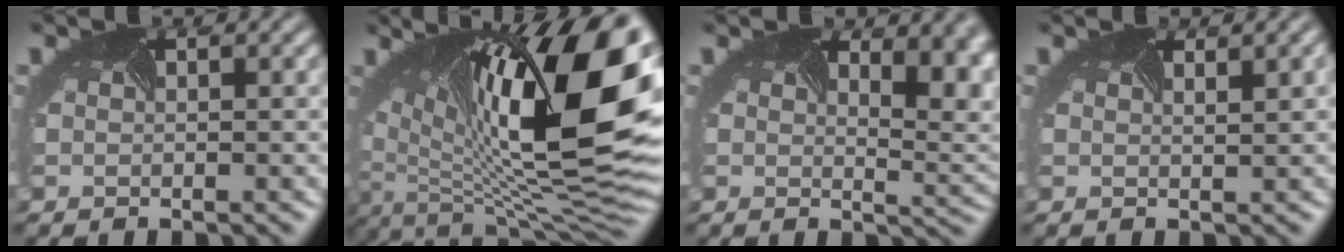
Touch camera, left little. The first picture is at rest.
{"total": 16.8, "force": [3.3, 7.0, 14.9], "torque": [-0.212, -0.004, 0.069]}
{"total": 9.4, "force": [4.2, 4.7, 6.9], "torque": [-0.062, 0.024, 0.057]}
{"total": 1.3, "force": [0.7, 0.4, 1.0], "torque": [0.006, 0.009, -0.009]}